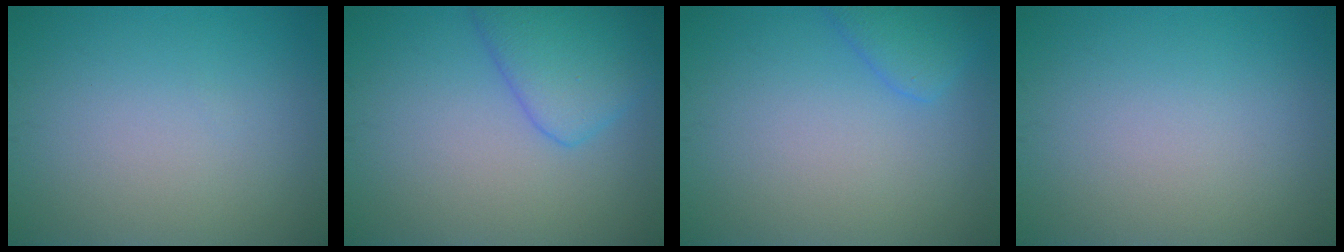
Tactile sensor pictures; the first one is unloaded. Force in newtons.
{"total": 4.6, "press": 4.6, "slide": 0.2}
{"total": 2.5, "press": 2.5, "slide": 0.2}
{"total": 0.0}